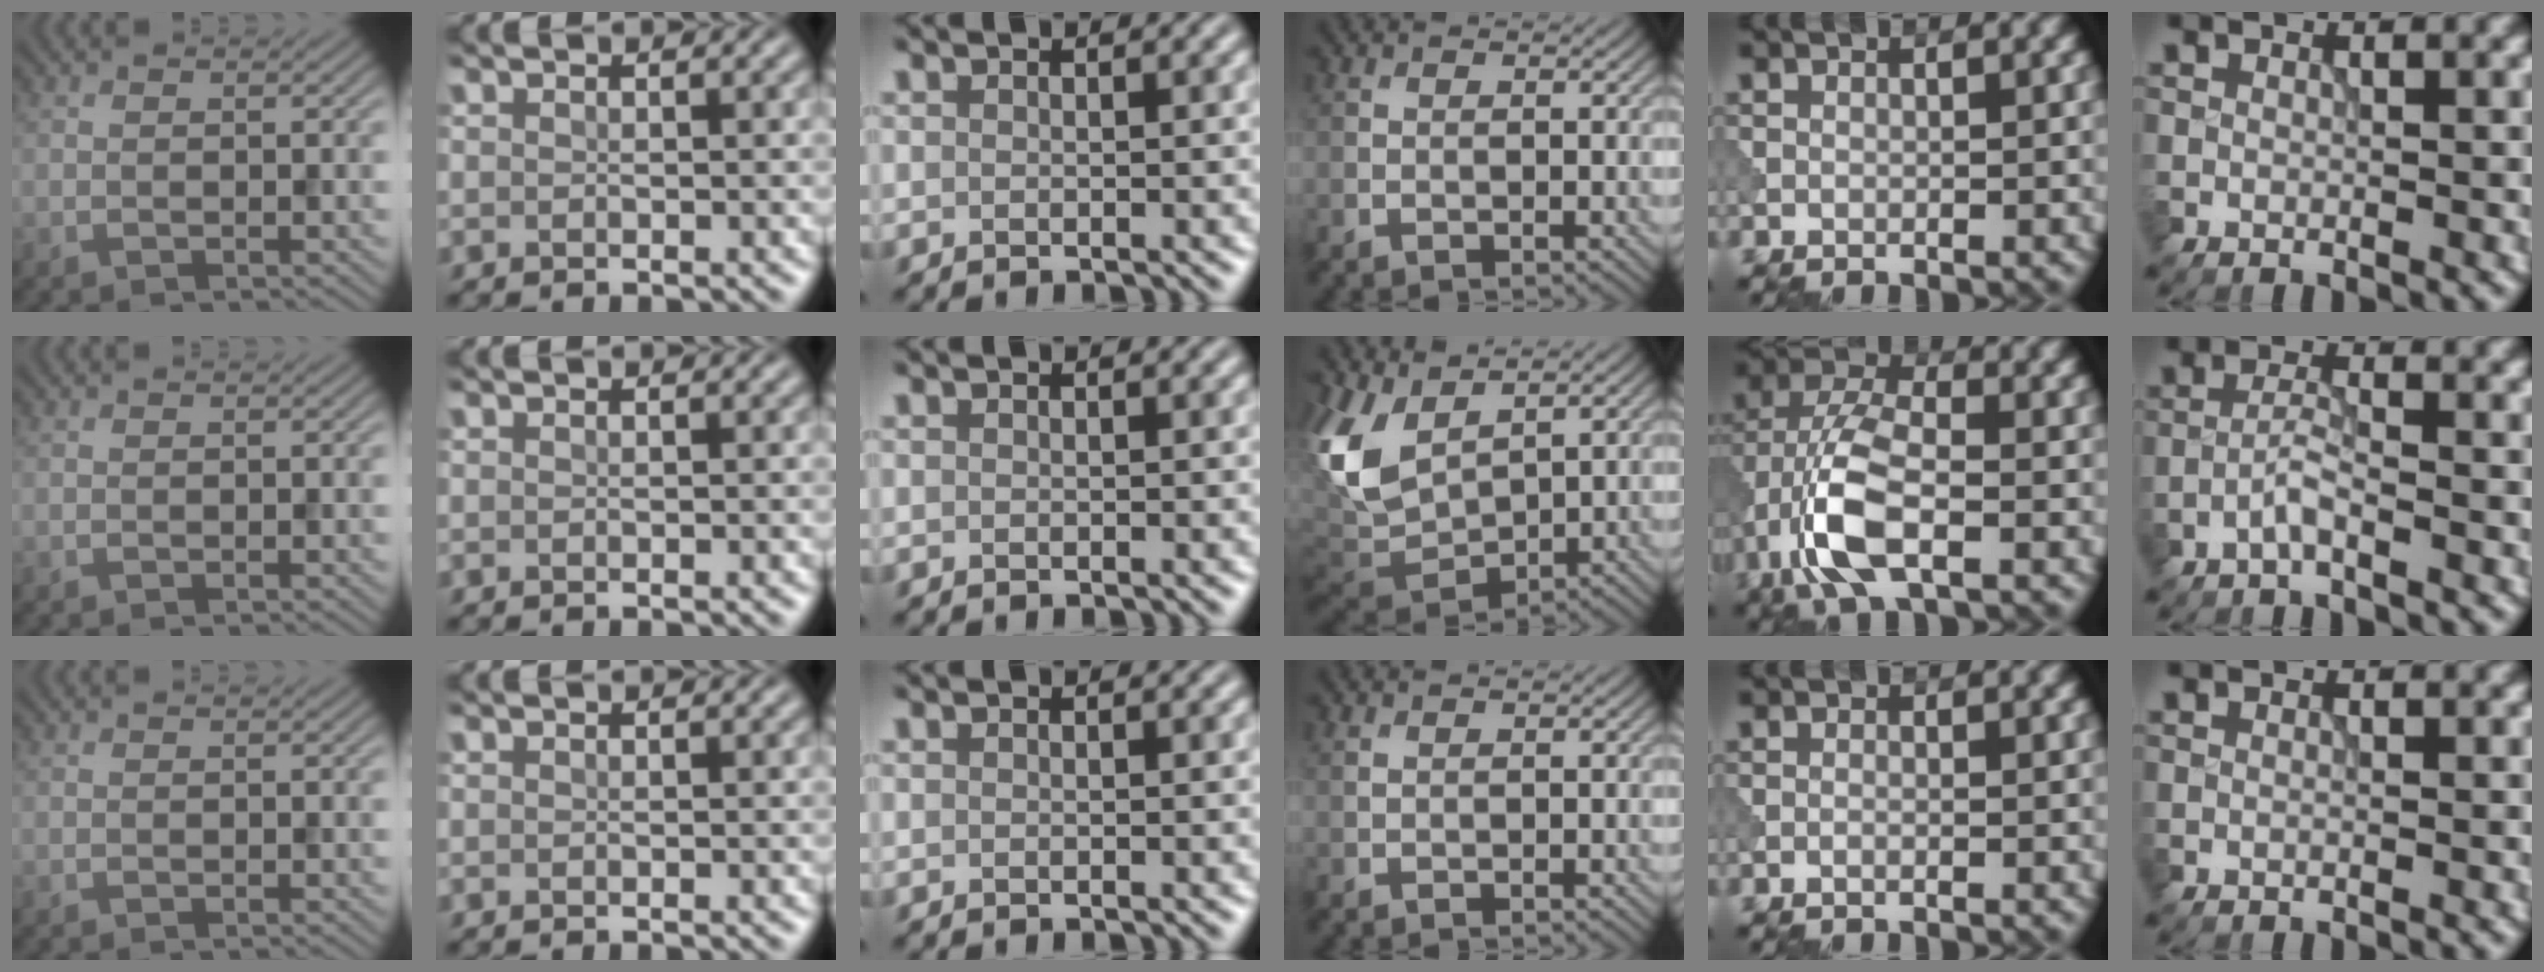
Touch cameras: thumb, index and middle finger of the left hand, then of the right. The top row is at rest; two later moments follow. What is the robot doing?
{"motion": "wipe", "object": "makeup brush"}